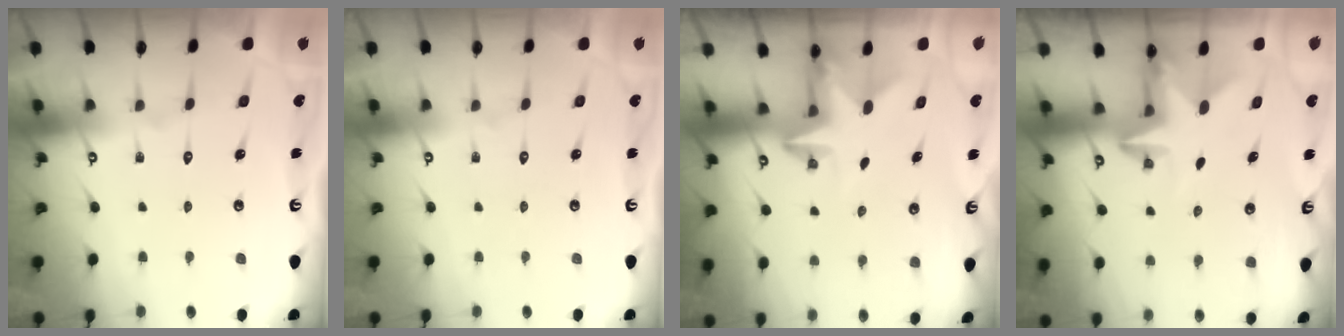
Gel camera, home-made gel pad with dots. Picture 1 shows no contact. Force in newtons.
{"total": 0.0}
{"total": 2.3, "press": 2.3, "slide": 0.4}
{"total": 2.4, "press": 2.4, "slide": 0.4}